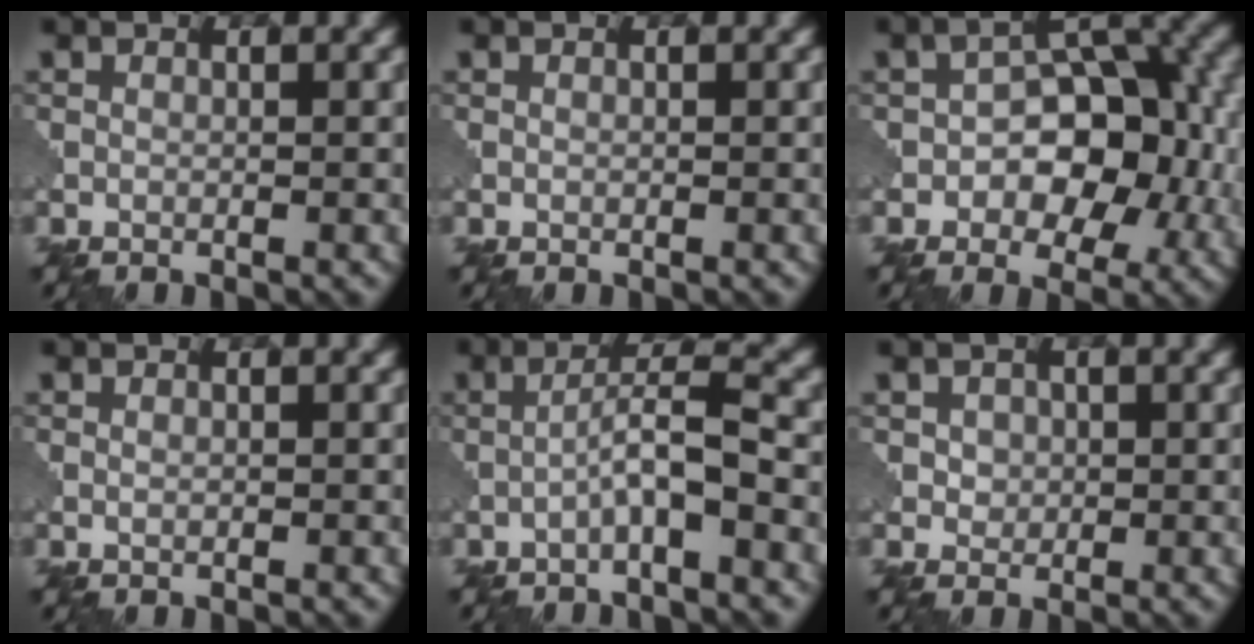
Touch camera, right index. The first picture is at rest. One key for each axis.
{"total": 0.0}
{"total": 9.1, "fx": -1.2, "fy": 5.8, "fz": 6.9, "tx": -0.074, "ty": 0.011, "tz": -0.026}
{"total": 0.5, "fx": 0.0, "fy": 0.3, "fz": 0.4, "tx": -0.007, "ty": 0.000, "tz": 0.001}
{"total": 3.7, "fx": -1.4, "fy": 0.4, "fz": 3.4, "tx": -0.061, "ty": 0.018, "tz": -0.034}
{"total": 1.9, "fx": 0.4, "fy": 1.6, "fz": 0.8, "tx": -0.017, "ty": 0.000, "tz": 0.012}